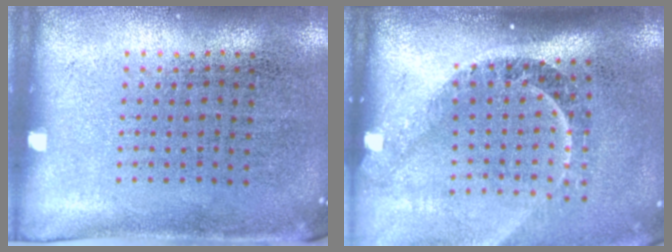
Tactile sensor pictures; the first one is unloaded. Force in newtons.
{"total": 2.4, "press": 1.7, "slide": 1.7}